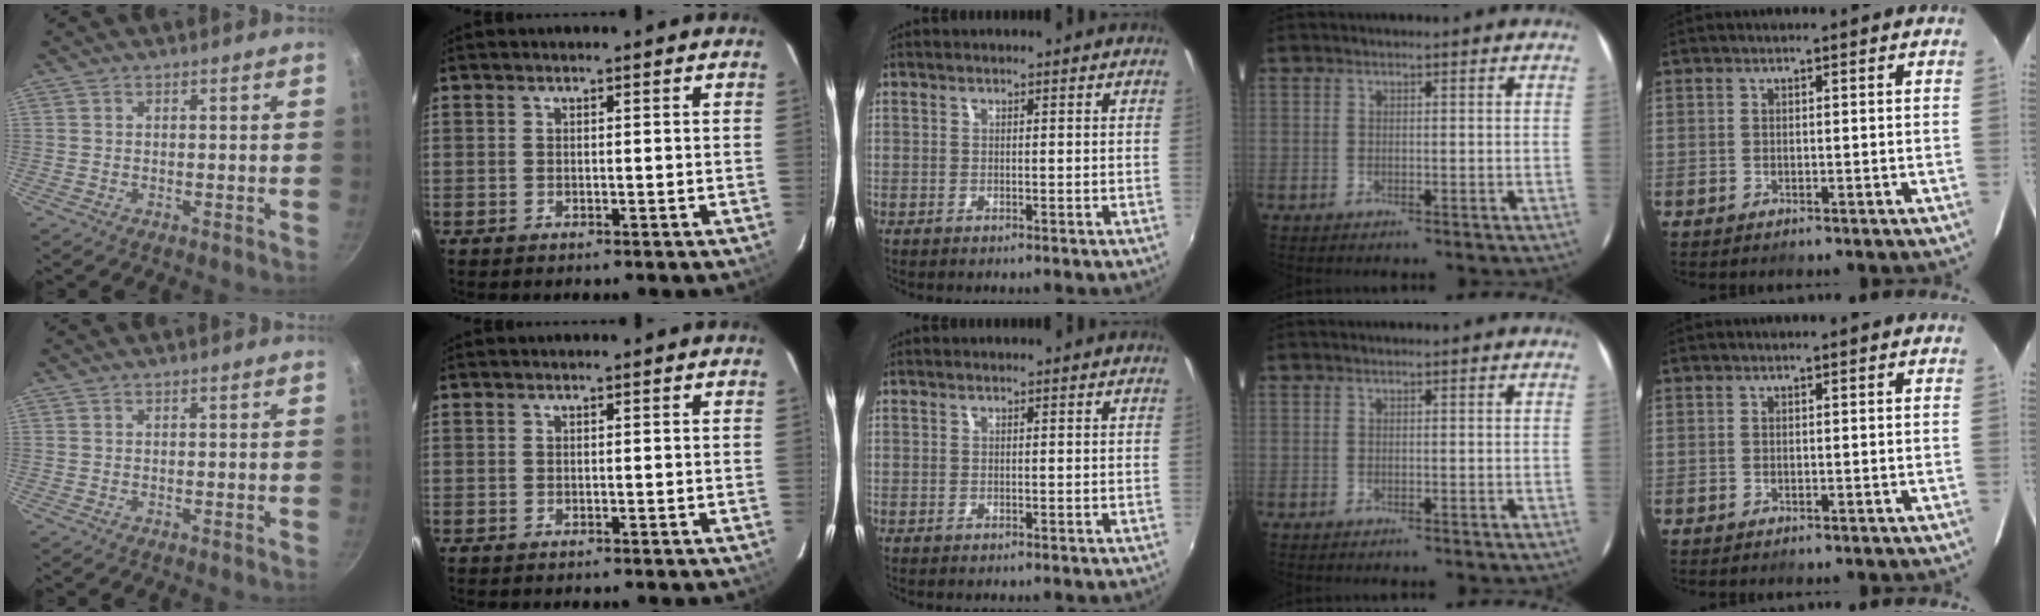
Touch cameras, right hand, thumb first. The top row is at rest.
{}